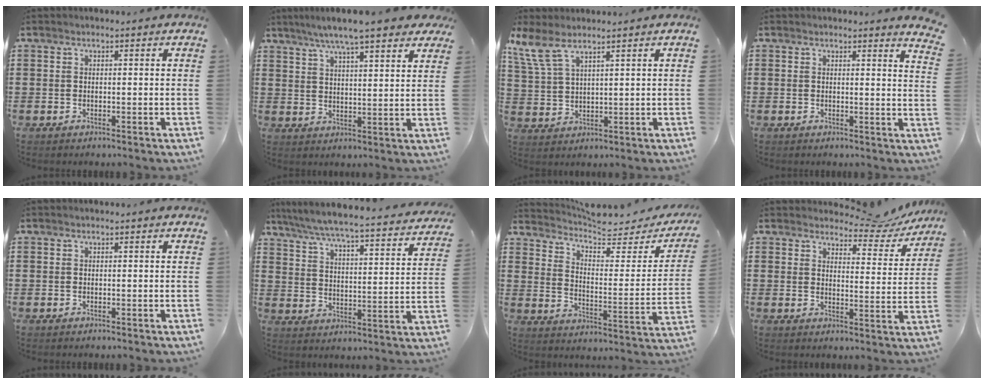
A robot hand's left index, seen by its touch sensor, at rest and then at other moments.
{"total": 7.0, "force": [5.9, 0.6, 3.9], "torque": [-0.094, -0.012, 0.102]}
{"total": 5.8, "force": [4.3, 1.4, 3.7], "torque": [-0.092, -0.011, 0.077]}
{"total": 2.0, "force": [1.9, -0.2, 0.7], "torque": [-0.012, -0.008, 0.034]}
{"total": 0.0}
{"total": 5.6, "force": [5.2, -0.3, 1.9], "torque": [-0.063, -0.045, 0.083]}
{"total": 5.6, "force": [5.1, 1.2, 1.9], "torque": [-0.058, -0.038, 0.084]}
{"total": 5.1, "force": [4.7, 1.0, 1.7], "torque": [-0.039, -0.025, 0.078]}